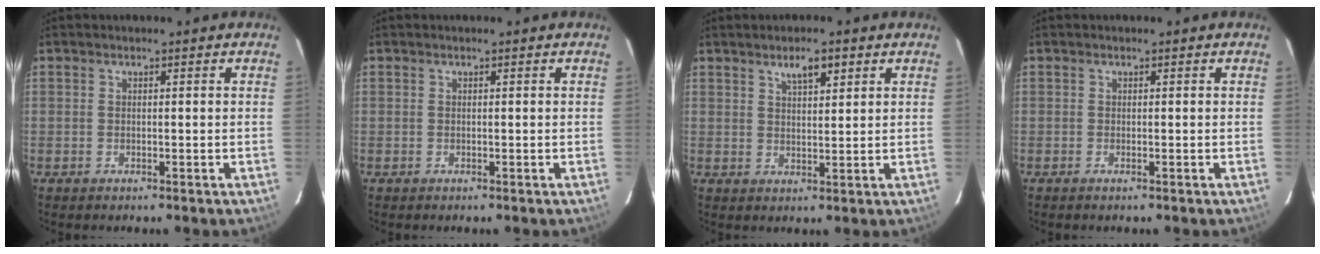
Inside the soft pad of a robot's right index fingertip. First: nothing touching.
{"total": 0.0}
{"total": 4.2, "force": [2.6, 1.4, 3.0], "torque": [-0.049, 0.007, 0.046]}
{"total": 0.0}